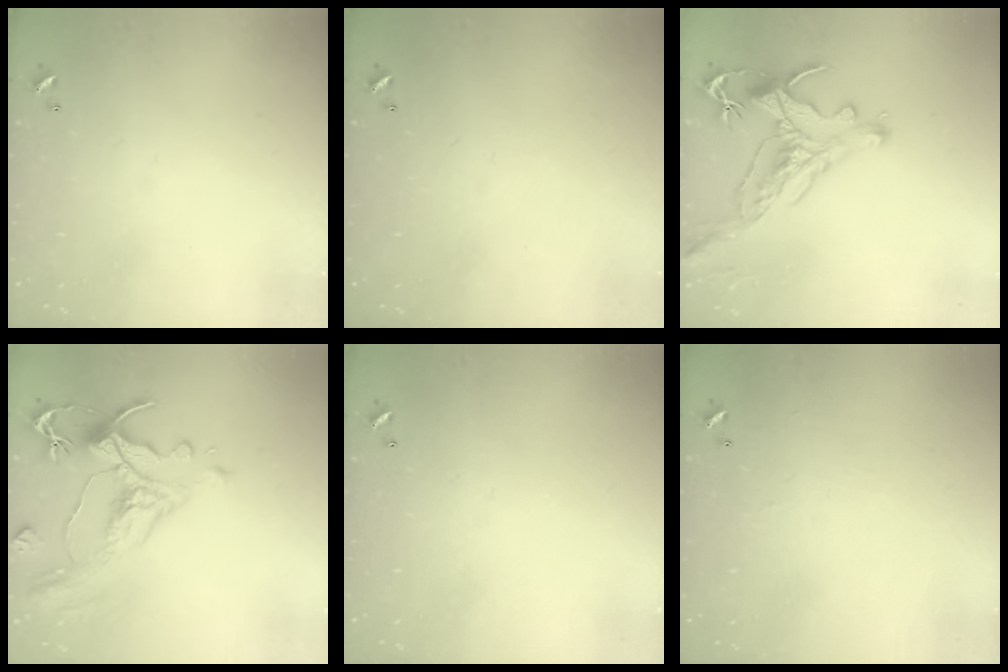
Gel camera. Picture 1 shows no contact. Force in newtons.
{"total": 0.0}
{"total": 1.2, "press": 0.9, "slide": 0.9}
{"total": 1.8, "press": 0.9, "slide": 1.5}
{"total": 0.0}
{"total": 0.5, "press": 0.3, "slide": 0.4}